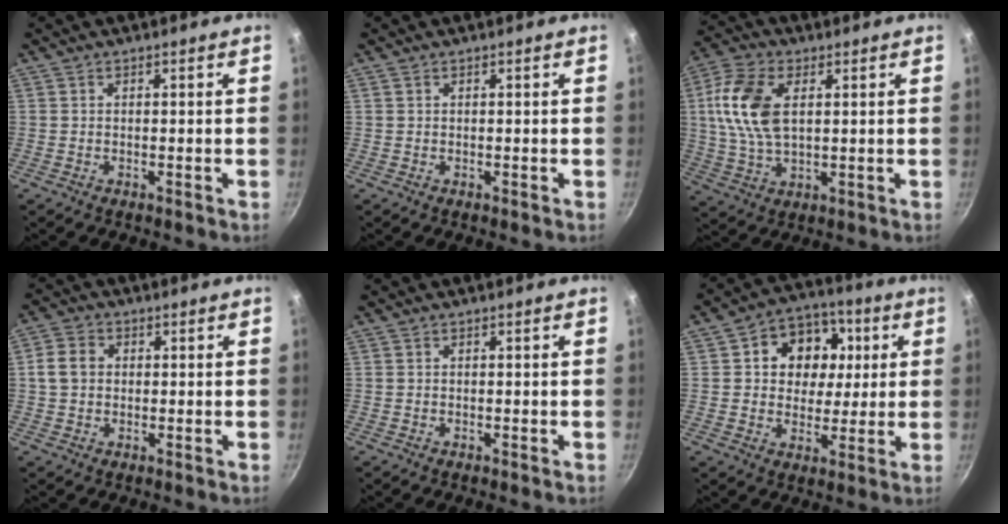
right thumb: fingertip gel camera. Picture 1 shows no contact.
{"total": 0.0}
{"total": 12.6, "force": [2.7, 7.2, 10.0], "torque": [-0.195, 0.003, 0.048]}
{"total": 4.9, "force": [0.5, 4.0, 2.8], "torque": [-0.043, 0.008, 0.000]}
{"total": 0.0}
{"total": 13.1, "force": [3.0, 10.9, 6.6], "torque": [-0.073, 0.003, 0.038]}